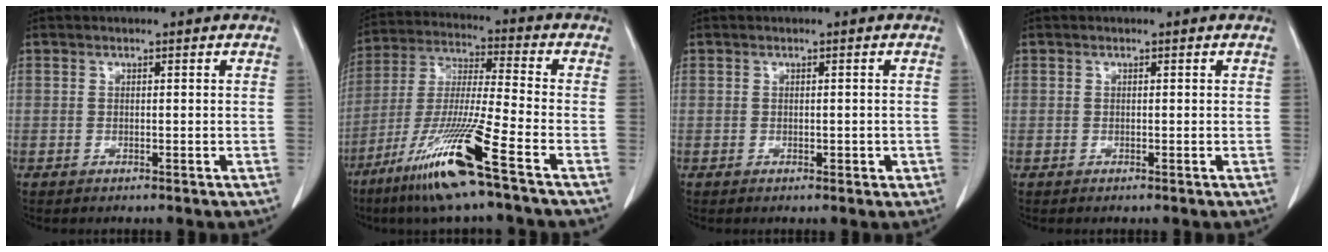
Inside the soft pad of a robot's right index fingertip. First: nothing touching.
{"total": 15.2, "force": [-8.6, -0.9, 12.4], "torque": [-0.260, -0.042, -0.167]}
{"total": 1.5, "force": [-0.3, 0.9, 1.1], "torque": [-0.013, 0.005, 0.000]}
{"total": 0.0}